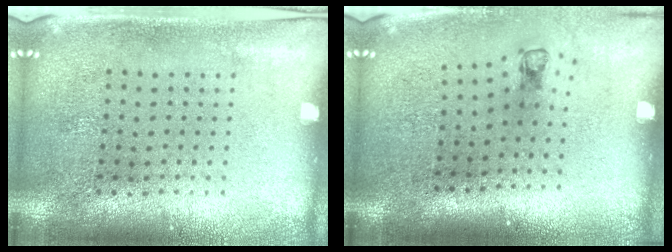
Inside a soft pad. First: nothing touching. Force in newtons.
{"total": 0.8, "press": 0.4, "slide": 0.7}